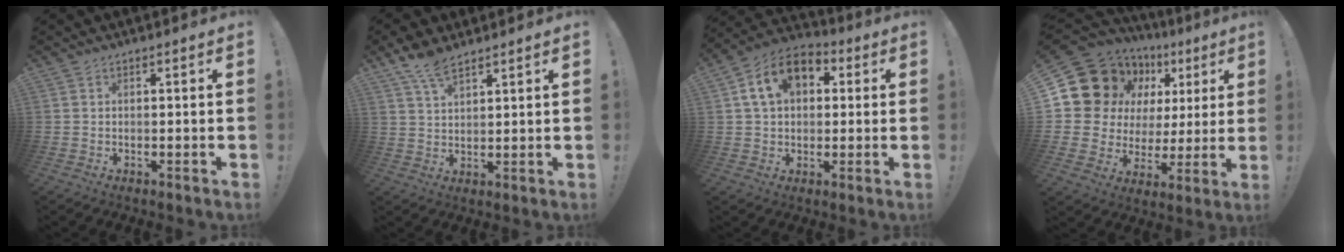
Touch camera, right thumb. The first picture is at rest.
{"total": 7.1, "force": [5.3, 2.6, 4.0], "torque": [-0.073, -0.025, 0.099]}
{"total": 13.1, "force": [4.6, 9.2, 8.2], "torque": [-0.142, 0.003, 0.092]}
{"total": 15.7, "force": [8.6, 10.4, 8.1], "torque": [-0.128, -0.057, 0.175]}